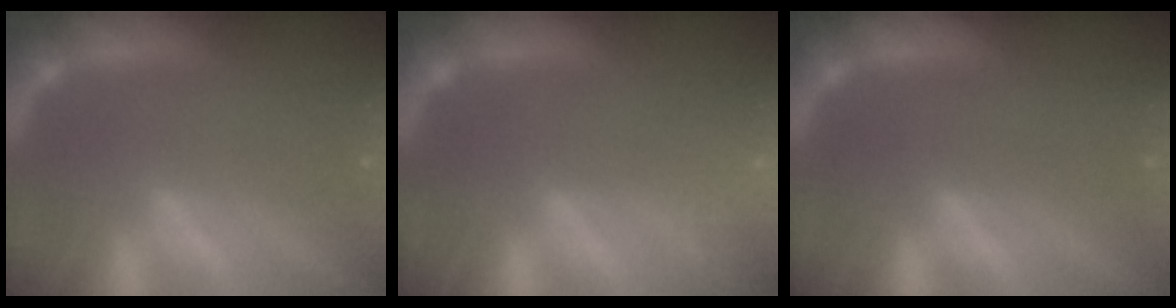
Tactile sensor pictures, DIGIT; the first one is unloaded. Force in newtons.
{"total": 5.5}
{"total": 0.0}